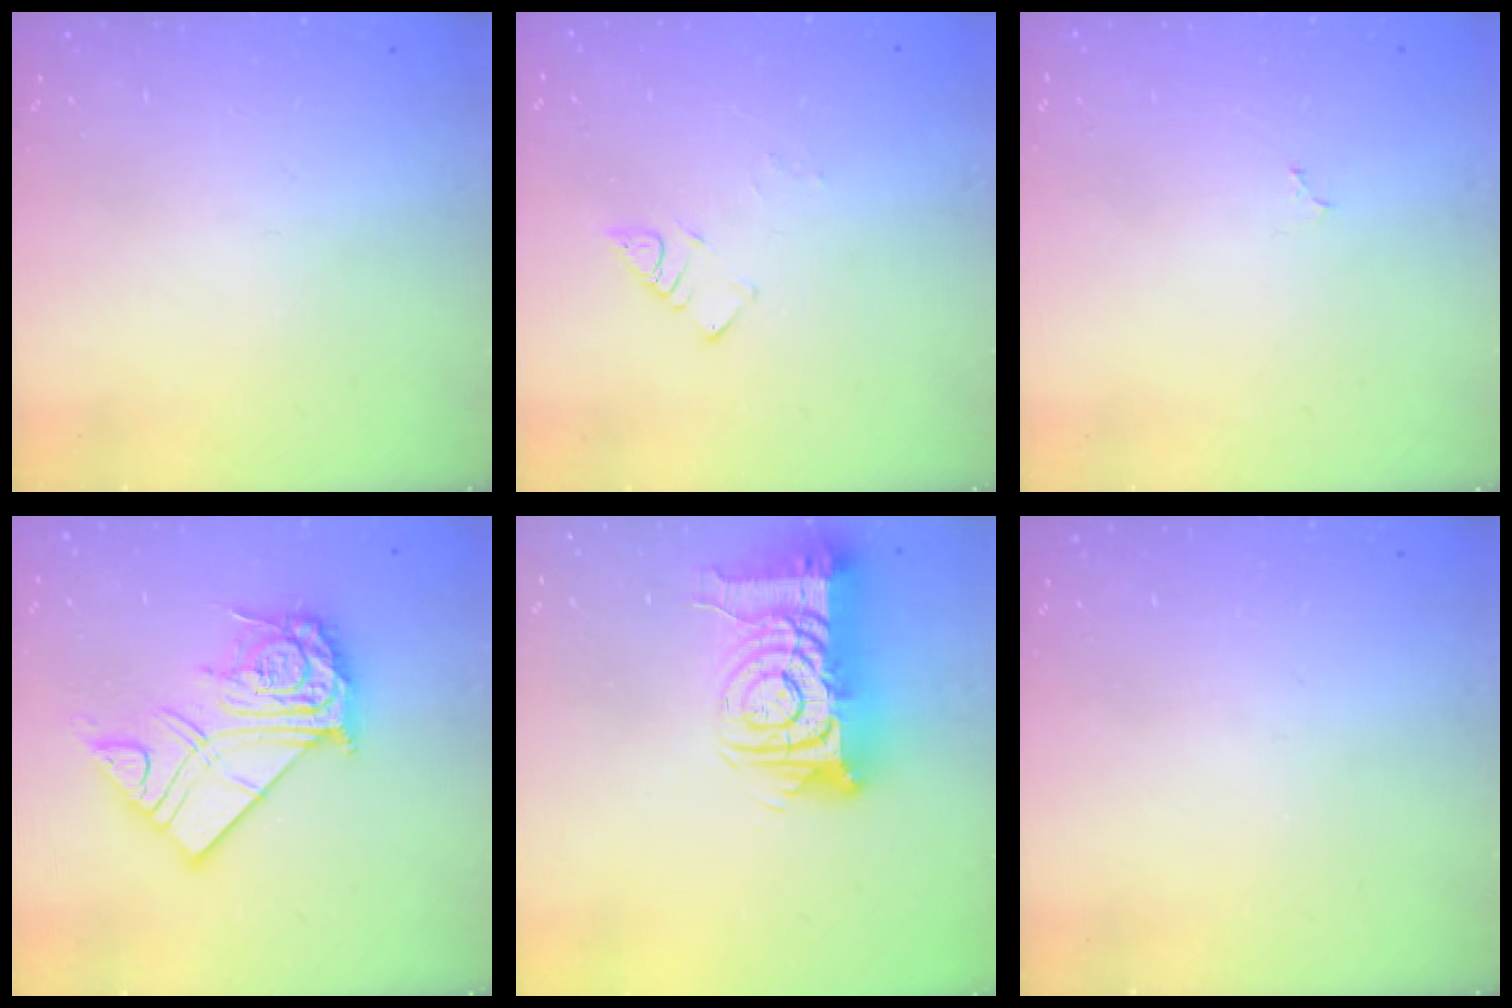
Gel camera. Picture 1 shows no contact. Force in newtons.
{"total": 4.0, "press": 4.0, "slide": 0.4}
{"total": 2.3, "press": 2.3, "slide": 0.2}
{"total": 17.4, "press": 17.3, "slide": 1.7}
{"total": 14.6, "press": 14.5, "slide": 1.7}
{"total": 0.0}